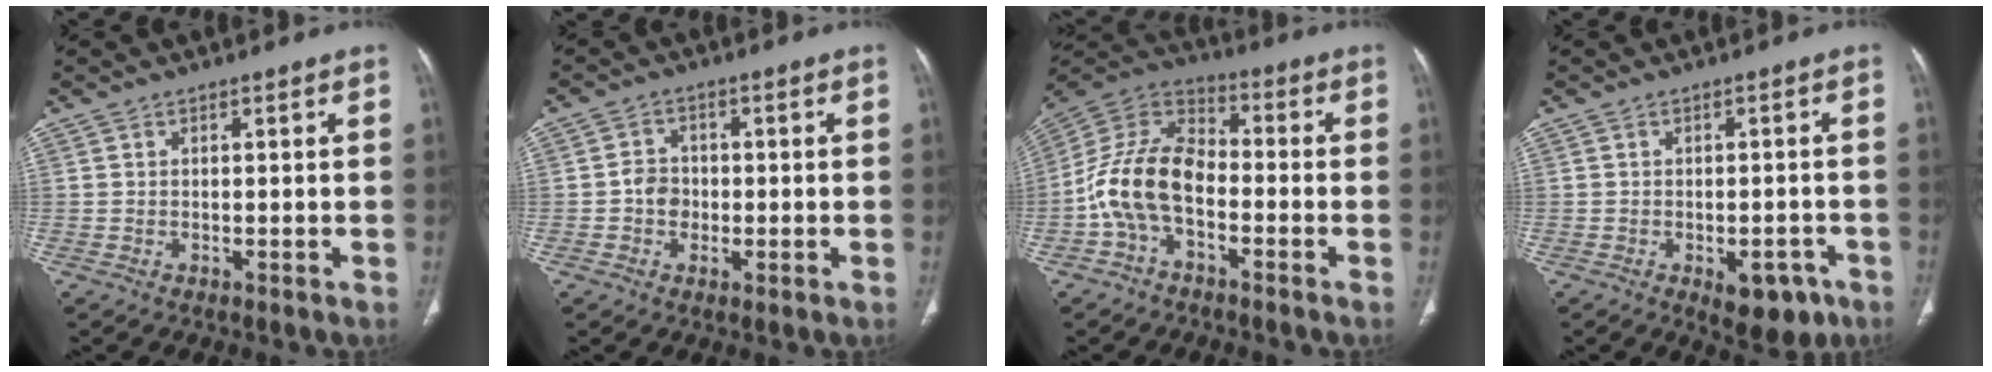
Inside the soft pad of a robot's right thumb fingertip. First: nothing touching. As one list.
[{"total": 4.0, "force": [-0.5, 3.5, 2.0], "torque": [-0.013, 0.009, -0.015]}, {"total": 13.5, "force": [-3.6, 8.2, 10.0], "torque": [-0.190, 0.049, -0.078]}, {"total": 7.4, "force": [-3.6, 3.9, 5.2], "torque": [-0.043, 0.013, -0.036]}]